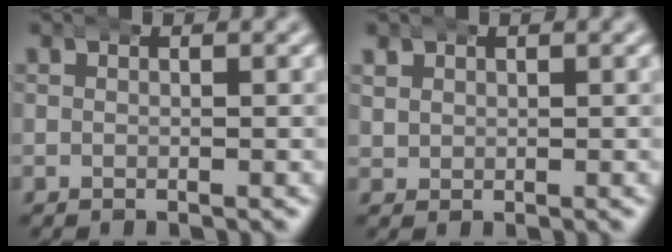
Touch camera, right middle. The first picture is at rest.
{"total": 1.4, "force": [0.9, 1.1, 0.3], "torque": [-0.015, -0.002, 0.023]}